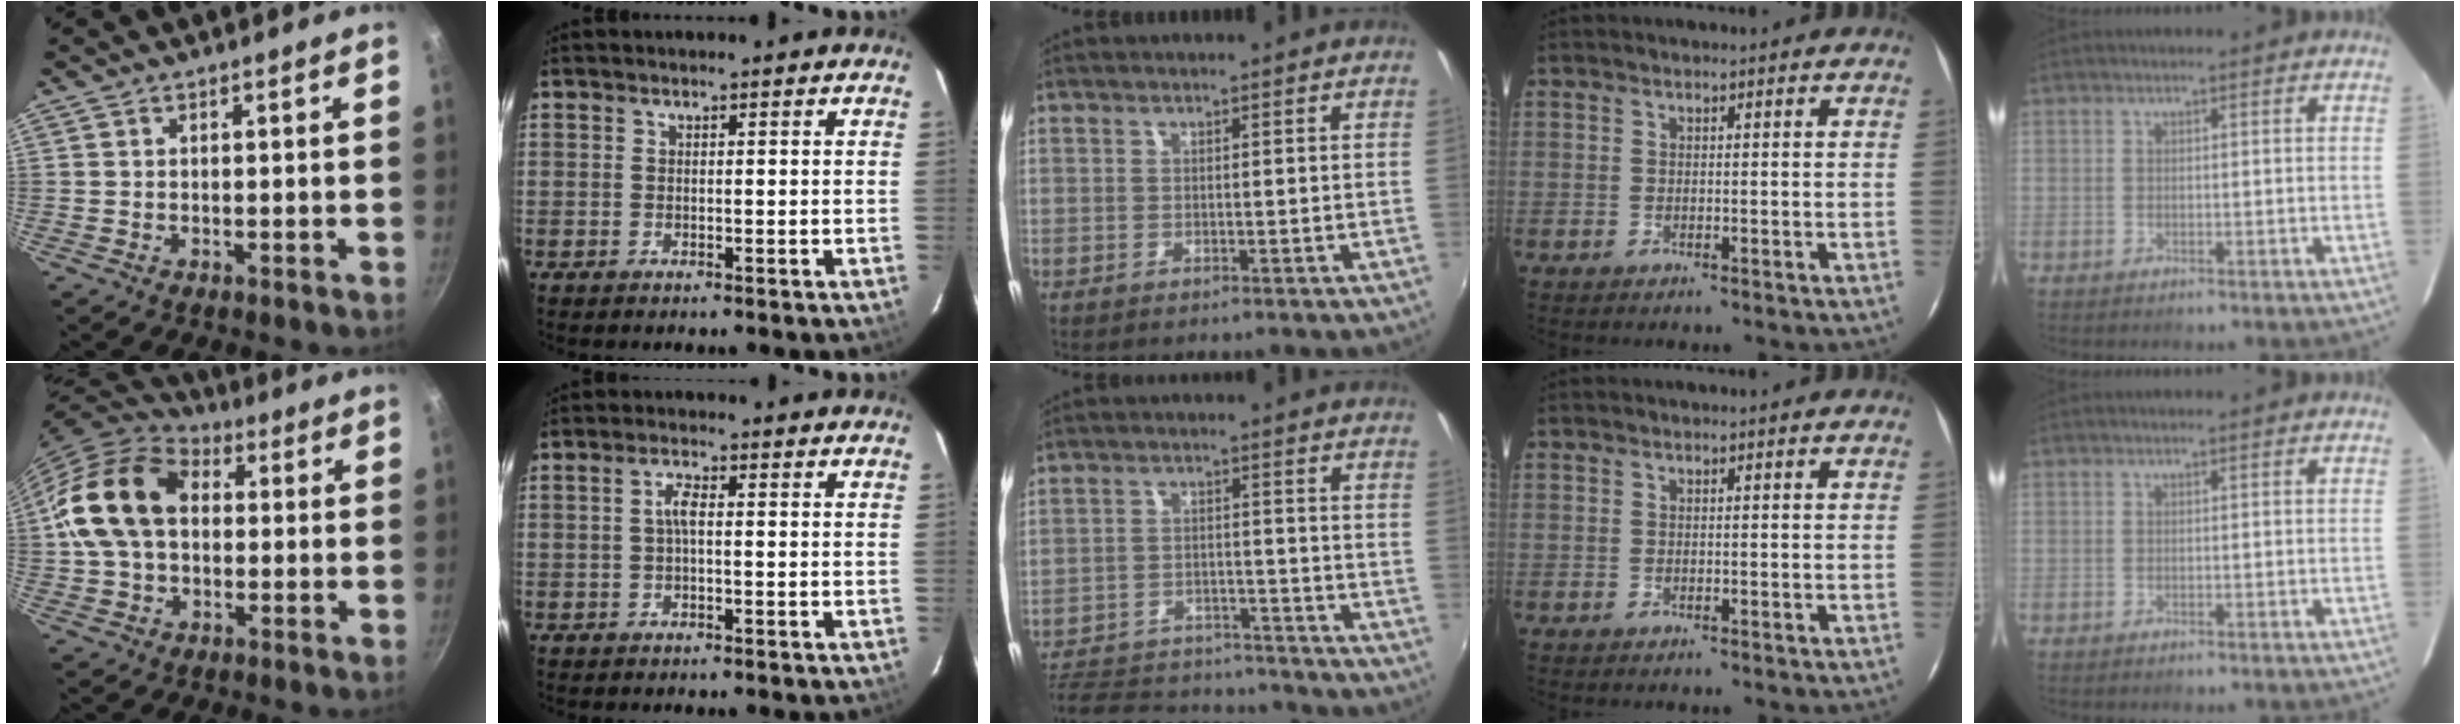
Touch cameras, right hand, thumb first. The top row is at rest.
{"thumb": {"total": 17.4, "force": [1.5, 12.5, 12.0], "torque": [-0.202, 0.031, 0.015]}, "index": {"total": 2.4, "force": [-0.1, 0.8, 2.2], "torque": [-0.047, 0.008, -0.002]}, "middle": {"total": 19.2, "force": [-16.4, 6.9, 7.3], "torque": [-0.166, 0.002, -0.225]}}